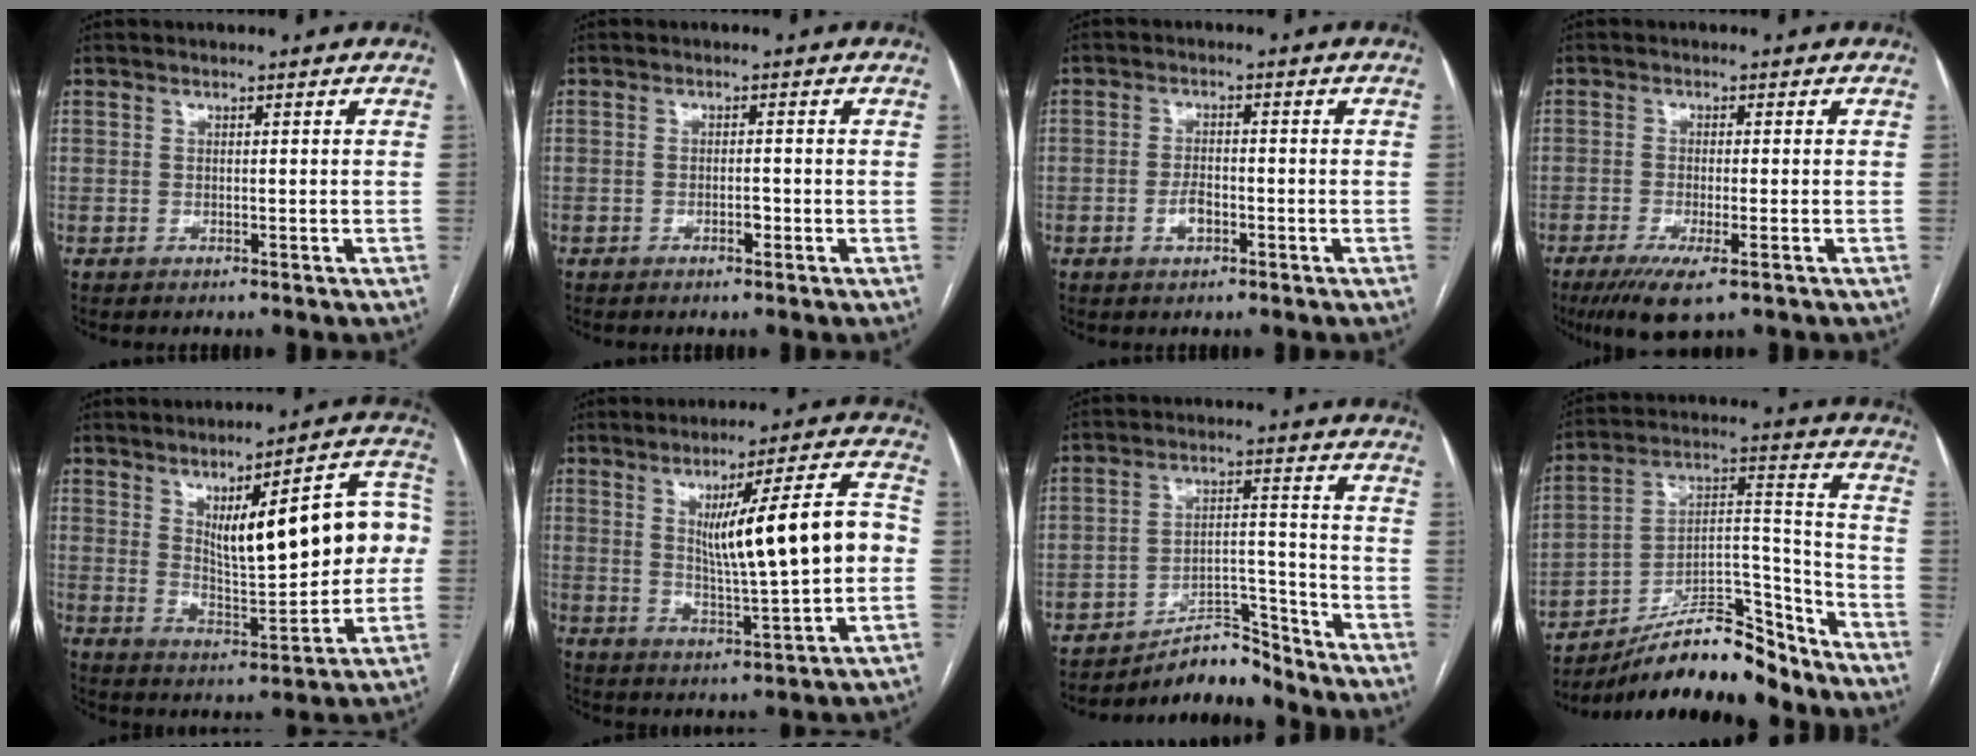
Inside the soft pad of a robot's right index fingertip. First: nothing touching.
{"total": 1.3, "force": [-0.7, 0.4, 1.1], "torque": [-0.019, 0.001, -0.011]}
{"total": 2.9, "force": [-1.3, 1.3, 2.2], "torque": [-0.042, 0.004, -0.022]}
{"total": 6.5, "force": [-3.7, 0.8, 5.2], "torque": [-0.092, -0.018, -0.061]}
{"total": 16.2, "force": [2.7, 4.4, 15.3], "torque": [-0.208, 0.027, 0.050]}
{"total": 14.2, "force": [1.2, 1.0, 14.1], "torque": [-0.213, 0.015, 0.026]}
{"total": 6.8, "force": [-6.6, 1.3, 0.4], "torque": [0.000, 0.043, -0.109]}
{"total": 18.2, "force": [-15.8, 3.9, 8.1], "torque": [-0.140, 0.040, -0.266]}